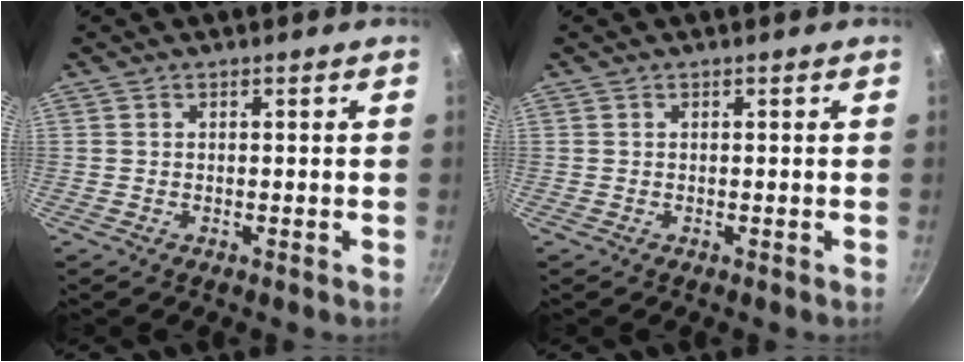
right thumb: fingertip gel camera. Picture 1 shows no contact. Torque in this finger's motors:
{"motor_torque": [0.00, 0.00, -0.05, 0.06, 0.00]}